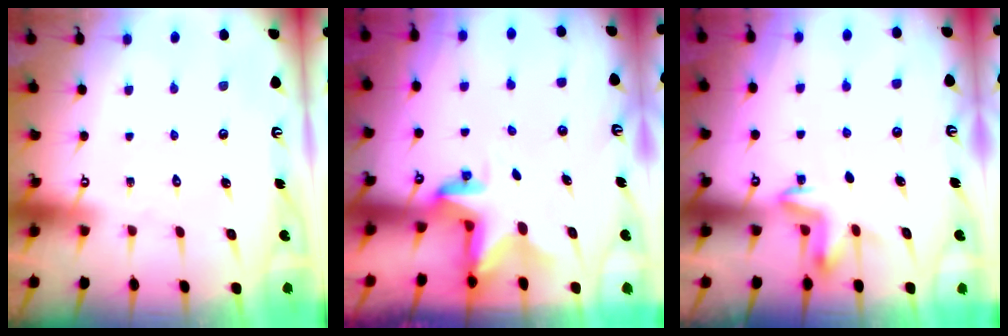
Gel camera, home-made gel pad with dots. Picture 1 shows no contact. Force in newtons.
{"total": 3.0, "press": 3.0, "slide": 0.1}
{"total": 3.3, "press": 3.3, "slide": 0.4}